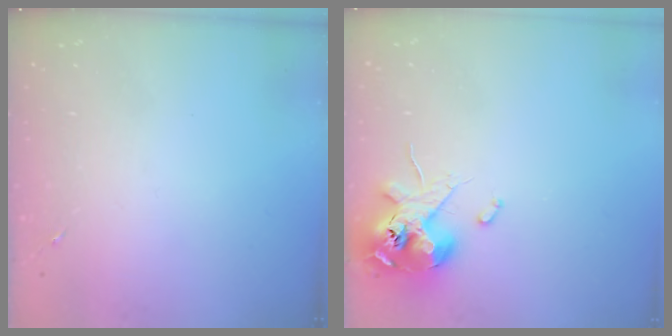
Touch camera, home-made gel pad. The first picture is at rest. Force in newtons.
{"total": 12.1, "press": 12.0, "slide": 2.0}